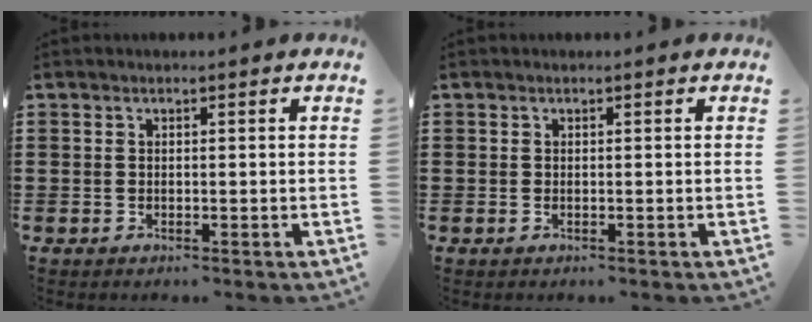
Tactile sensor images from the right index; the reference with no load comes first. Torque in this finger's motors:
{"motor_torque": [0.00, 2.14, 0.01, -0.01]}